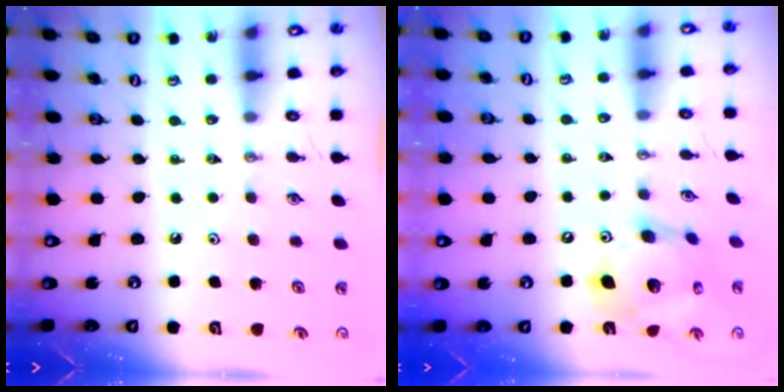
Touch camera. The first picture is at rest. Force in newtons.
{"total": 16.0, "press": 15.8, "slide": 2.0}